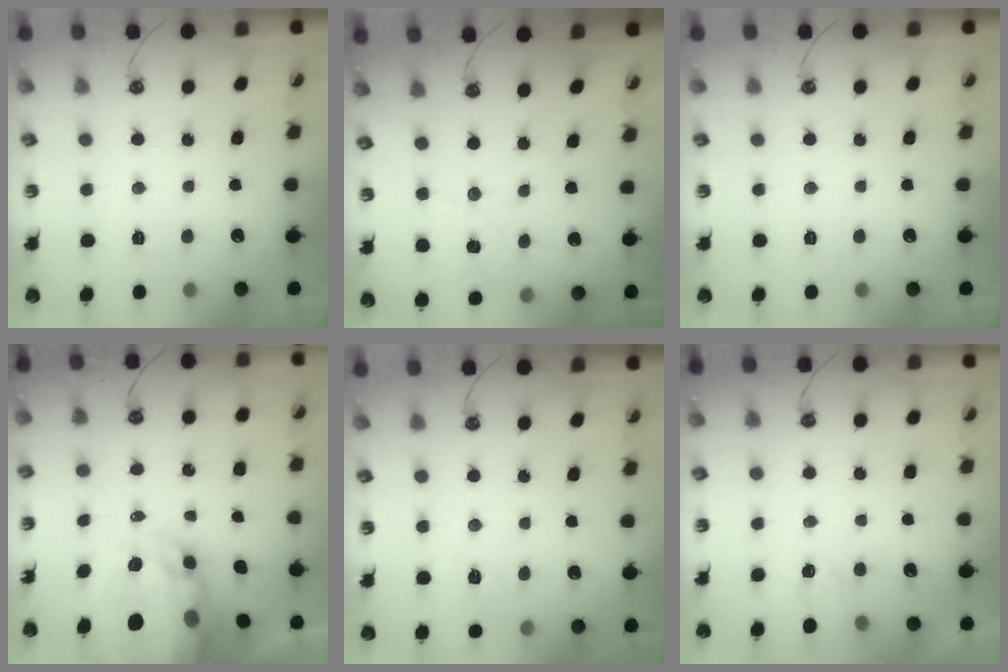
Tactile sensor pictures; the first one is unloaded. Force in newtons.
{"total": 1.6, "press": 1.6, "slide": 0.2}
{"total": 0.0}
{"total": 9.5, "press": 9.4, "slide": 0.9}
{"total": 5.8, "press": 5.7, "slide": 0.5}
{"total": 2.5, "press": 2.5, "slide": 0.4}